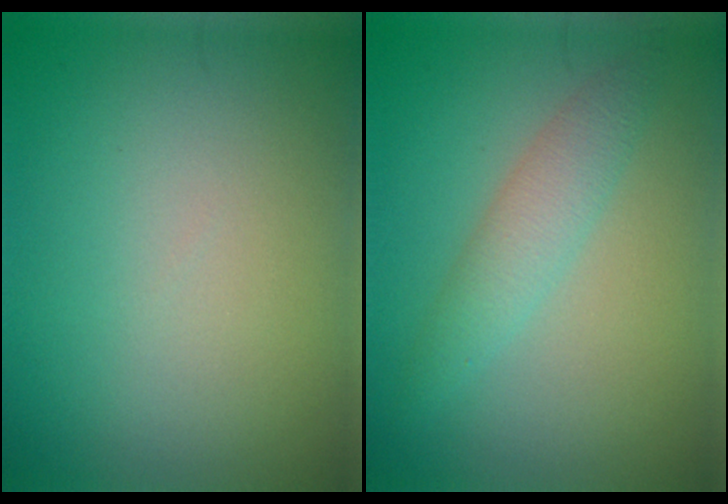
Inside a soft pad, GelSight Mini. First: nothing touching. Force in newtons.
{"total": 2.7, "press": 2.7, "slide": 0.1}